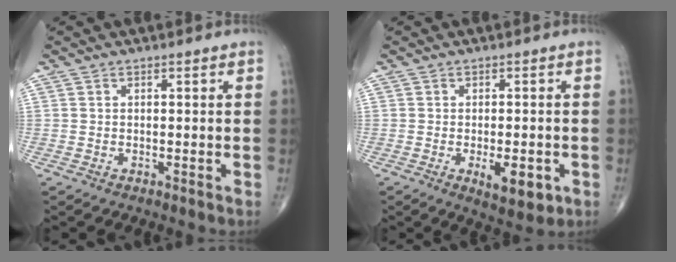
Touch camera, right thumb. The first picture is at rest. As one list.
[{"total": 6.6, "force": [-2.1, 2.9, 5.6], "torque": [-0.075, -0.004, -0.022]}]